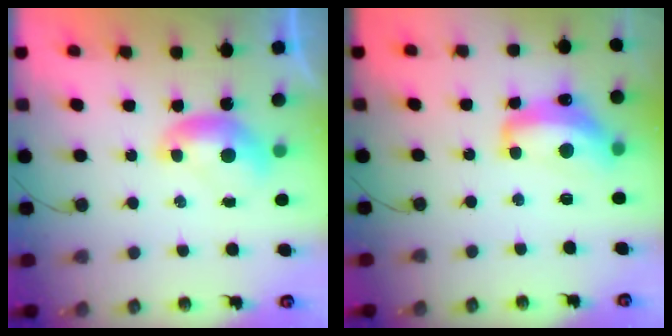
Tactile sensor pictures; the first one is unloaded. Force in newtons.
{"total": 7.9, "press": 7.9, "slide": 0.7}